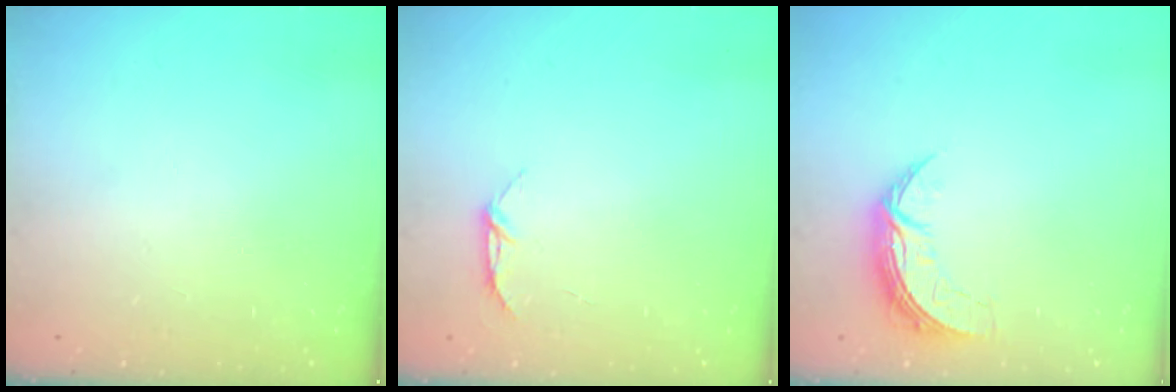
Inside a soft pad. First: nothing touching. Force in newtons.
{"total": 4.6, "press": 4.5, "slide": 0.5}
{"total": 7.2, "press": 7.2, "slide": 0.2}